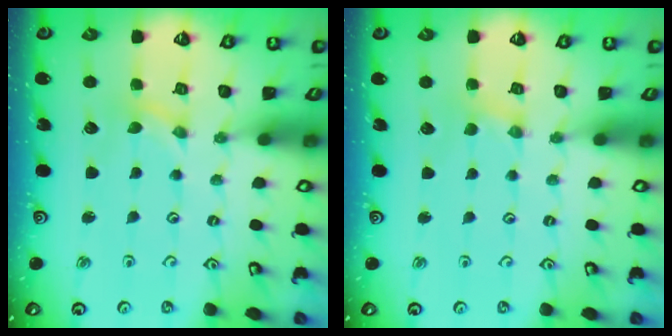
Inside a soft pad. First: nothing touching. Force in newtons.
{"total": 0.0}